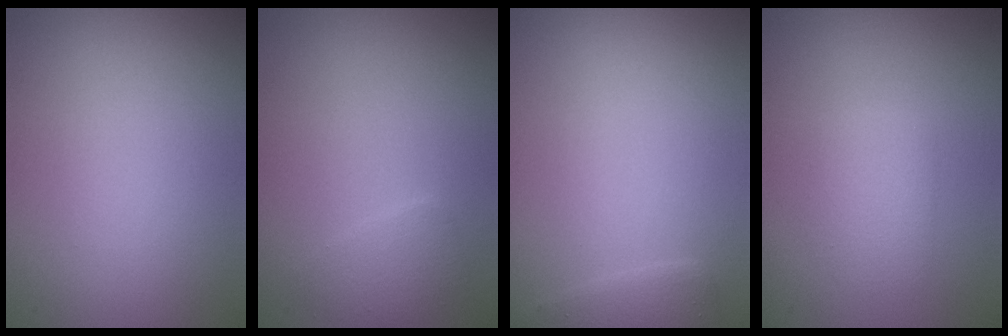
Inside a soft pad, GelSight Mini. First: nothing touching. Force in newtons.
{"total": 1.5, "press": 1.5, "slide": 0.1}
{"total": 1.2, "press": 1.2, "slide": 0.1}
{"total": 1.7, "press": 1.7, "slide": 0.3}